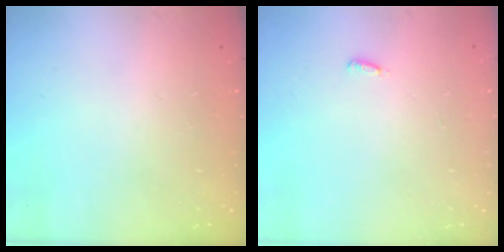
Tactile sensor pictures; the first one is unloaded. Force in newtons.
{"total": 2.9, "press": 2.8, "slide": 0.9}